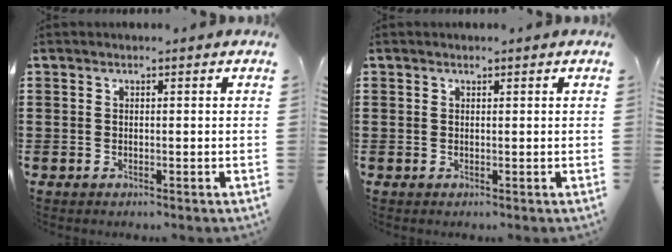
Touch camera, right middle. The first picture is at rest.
{"total": 0.0}